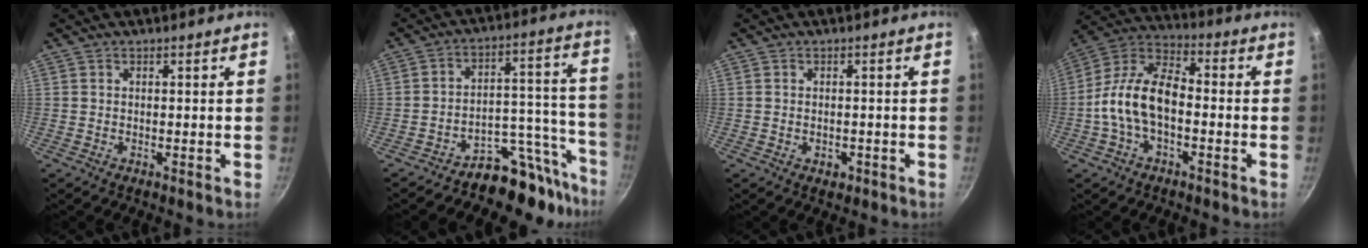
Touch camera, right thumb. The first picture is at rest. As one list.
[{"total": 13.2, "force": [-10.9, 6.1, 4.4], "torque": [0.013, 0.121, -0.170]}, {"total": 2.0, "force": [-0.8, 1.4, 1.2], "torque": [-0.018, 0.001, -0.008]}, {"total": 13.4, "force": [-2.5, 7.5, 10.8], "torque": [-0.184, 0.050, -0.064]}]